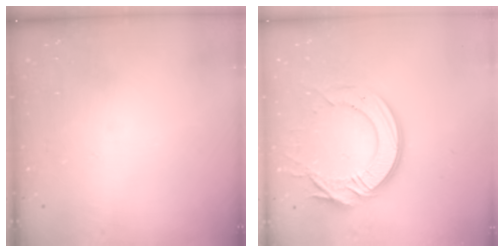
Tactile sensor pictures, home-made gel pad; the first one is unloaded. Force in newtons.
{"total": 15.8, "press": 15.7, "slide": 1.7}